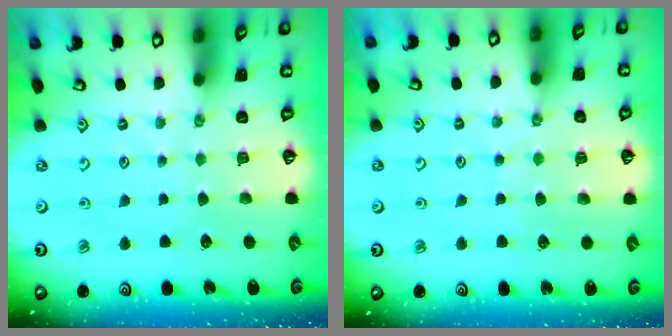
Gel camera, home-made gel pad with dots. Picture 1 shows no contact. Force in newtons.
{"total": 3.7, "press": 3.7, "slide": 0.4}